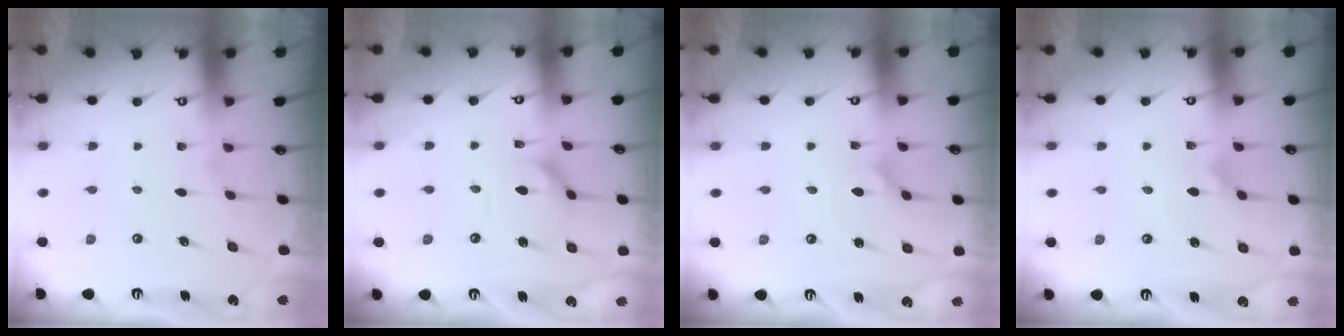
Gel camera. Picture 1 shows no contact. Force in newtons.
{"total": 6.0, "press": 6.0, "slide": 0.3}
{"total": 1.4, "press": 1.4, "slide": 0.1}
{"total": 1.2, "press": 1.2, "slide": 0.0}